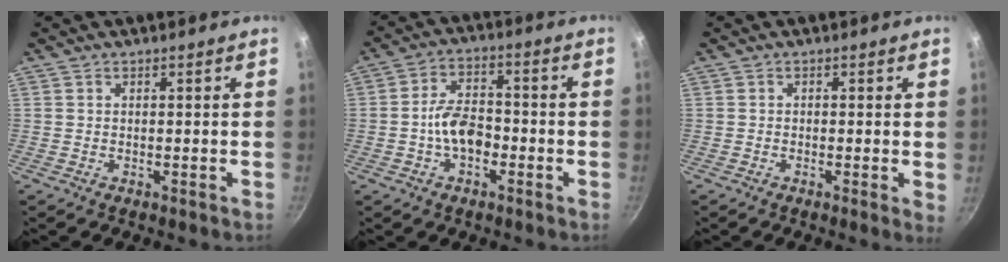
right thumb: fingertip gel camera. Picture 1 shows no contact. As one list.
[{"total": 7.7, "force": [-2.2, 4.6, 5.7], "torque": [-0.083, 0.032, -0.043]}, {"total": 1.7, "force": [-0.1, 0.3, 1.7], "torque": [-0.023, -0.003, -0.007]}]